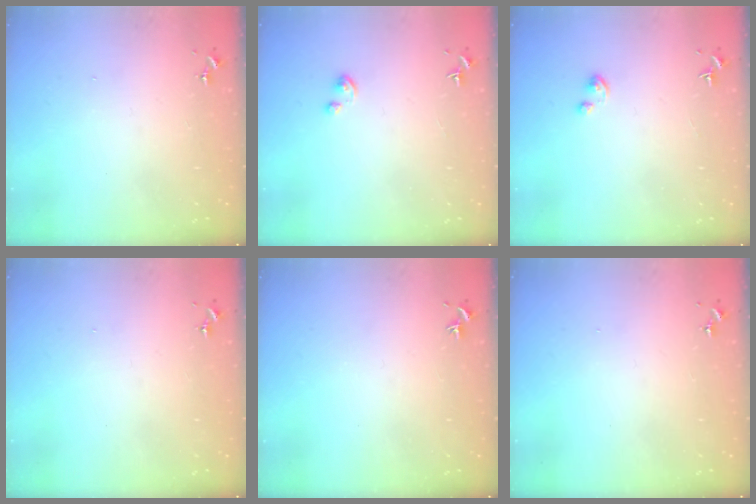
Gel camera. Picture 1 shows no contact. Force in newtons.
{"total": 1.9, "press": 1.9, "slide": 0.2}
{"total": 1.9, "press": 1.9, "slide": 0.2}
{"total": 0.0}
{"total": 0.0}
{"total": 0.0}